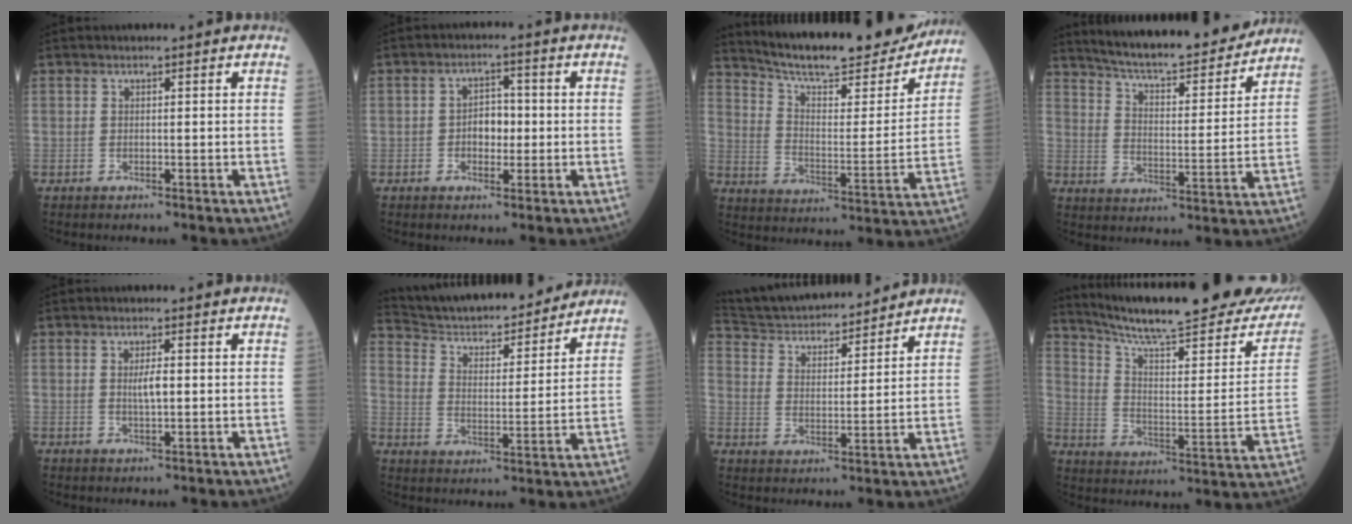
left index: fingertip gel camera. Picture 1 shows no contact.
{"total": 3.9, "force": [-0.4, 2.5, 3.0], "torque": [-0.049, 0.013, -0.009]}
{"total": 22.8, "force": [20.7, 3.5, 9.1], "torque": [-0.140, -0.030, 0.290]}
{"total": 19.0, "force": [17.4, 2.5, 7.3], "torque": [-0.112, -0.011, 0.249]}
{"total": 2.5, "force": [0.2, 0.5, 2.4], "torque": [-0.046, 0.000, 0.006]}
{"total": 20.3, "force": [18.8, 3.3, 6.8], "torque": [-0.107, 0.004, 0.277]}
{"total": 16.9, "force": [15.8, 3.1, 5.1], "torque": [-0.091, 0.023, 0.256]}
{"total": 29.3, "force": [25.7, 3.6, 13.6], "torque": [-0.207, -0.070, 0.340]}